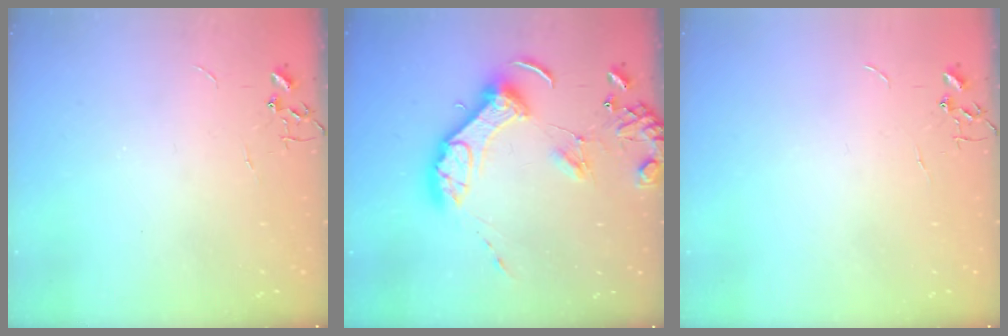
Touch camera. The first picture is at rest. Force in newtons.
{"total": 14.5, "press": 14.3, "slide": 2.3}
{"total": 0.0}